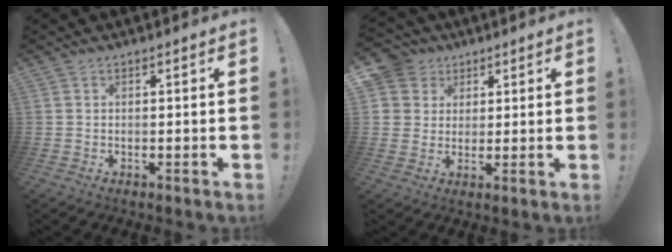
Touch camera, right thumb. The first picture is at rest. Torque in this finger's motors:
{"motor_torque": [0.37, 0.35, -0.21, 0.22, -0.03]}